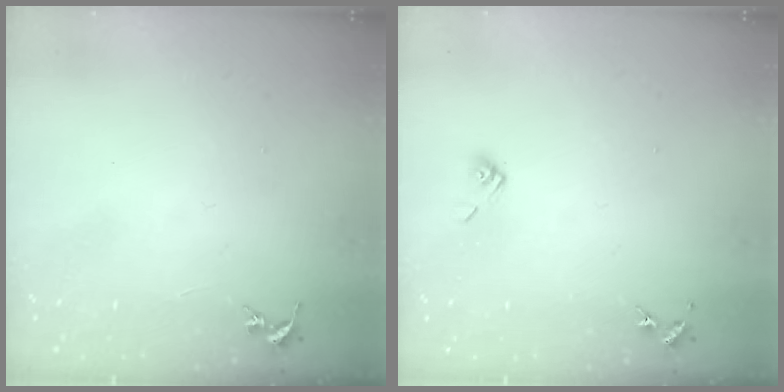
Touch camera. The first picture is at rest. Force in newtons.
{"total": 5.4, "press": 4.9, "slide": 2.3}